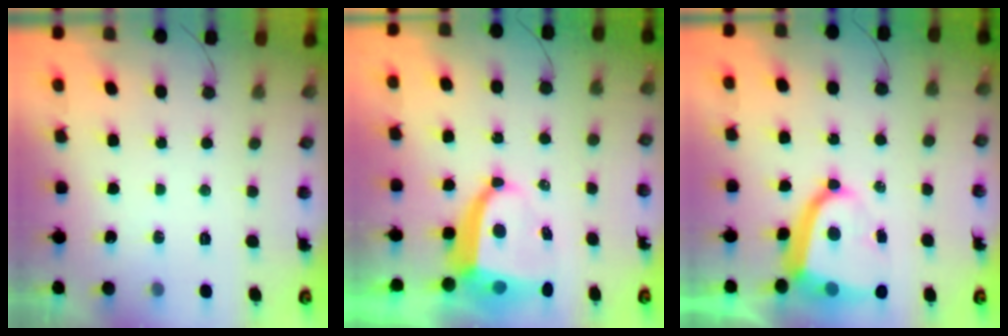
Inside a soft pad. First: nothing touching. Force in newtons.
{"total": 7.9, "press": 7.8, "slide": 1.2}
{"total": 10.3, "press": 10.2, "slide": 1.6}